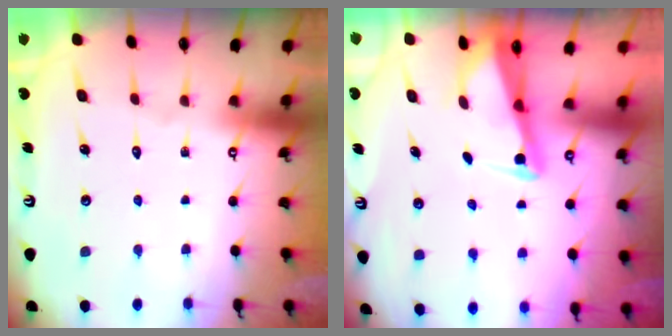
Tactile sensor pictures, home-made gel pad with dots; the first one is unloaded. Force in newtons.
{"total": 2.3, "press": 2.3, "slide": 0.2}